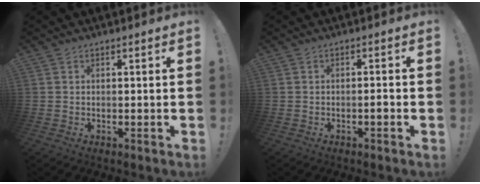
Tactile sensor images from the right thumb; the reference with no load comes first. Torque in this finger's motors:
{"motor_torque": [2.09, 2.92, 1.97, -0.81, 1.01]}